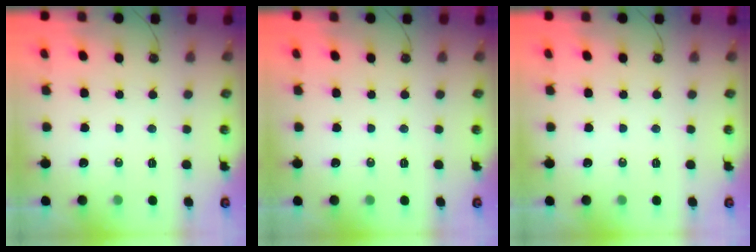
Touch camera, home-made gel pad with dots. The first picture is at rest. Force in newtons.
{"total": 0.0}
{"total": 0.0}